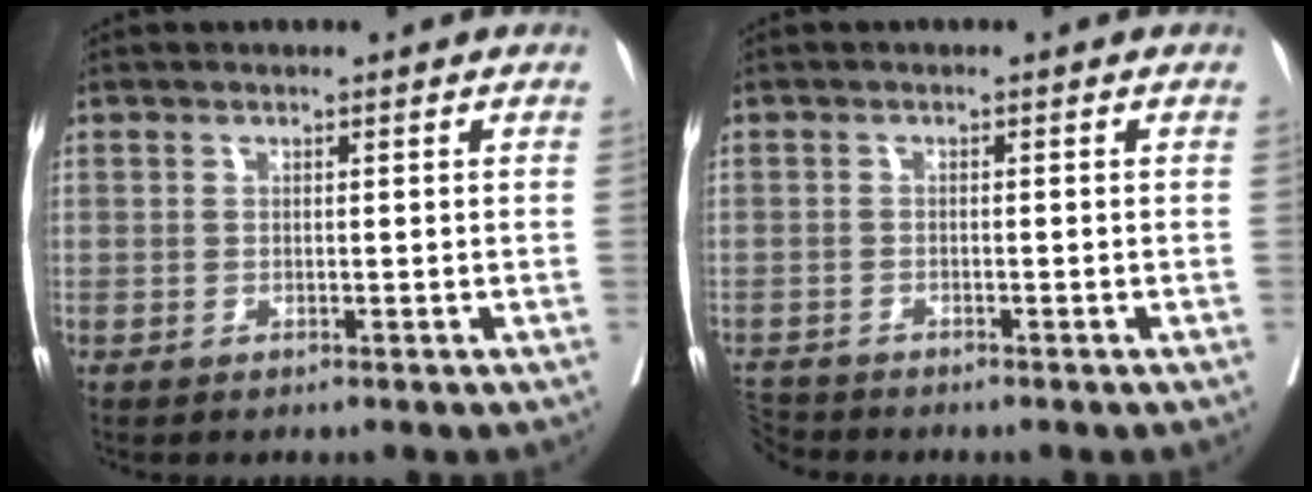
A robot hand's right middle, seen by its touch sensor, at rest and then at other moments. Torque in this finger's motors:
{"motor_torque": [0.05, -0.06, 0.05, 0.01]}